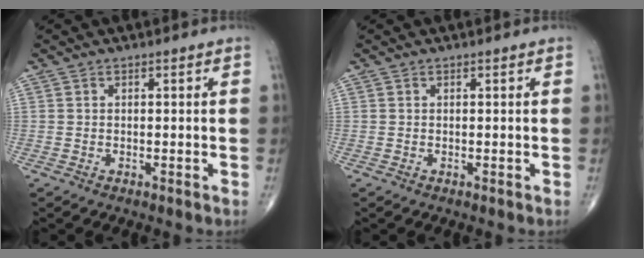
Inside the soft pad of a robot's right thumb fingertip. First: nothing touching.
{"total": 0.0}